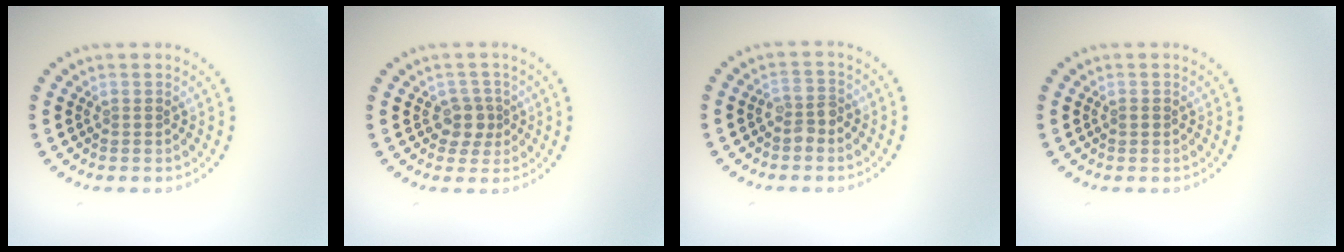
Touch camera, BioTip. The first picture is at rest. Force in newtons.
{"total": 2.1, "press": 1.7, "slide": 1.2}
{"total": 1.7, "press": 1.6, "slide": 0.6}
{"total": 0.6, "press": 0.6, "slide": 0.1}